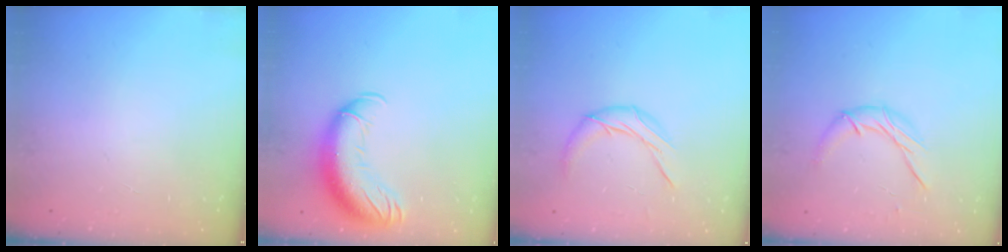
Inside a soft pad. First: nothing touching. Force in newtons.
{"total": 15.9, "press": 15.5, "slide": 3.6}
{"total": 9.5, "press": 9.5, "slide": 0.4}
{"total": 8.3, "press": 8.3, "slide": 0.4}